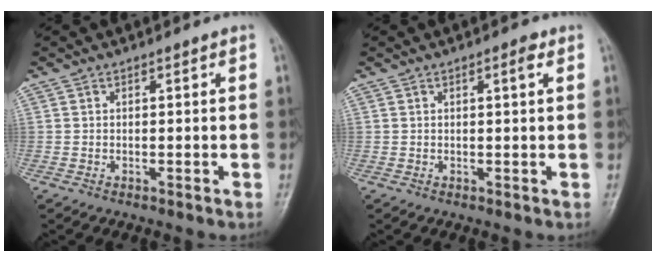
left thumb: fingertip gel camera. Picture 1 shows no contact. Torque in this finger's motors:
{"motor_torque": [-0.51, -0.25, -0.42, -0.15, 0.06]}